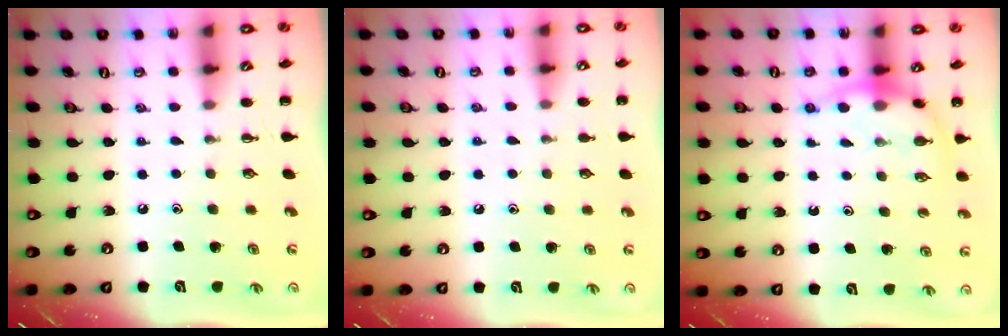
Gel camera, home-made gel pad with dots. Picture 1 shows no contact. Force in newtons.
{"total": 5.6, "press": 5.3, "slide": 1.9}
{"total": 7.2, "press": 7.2, "slide": 0.7}